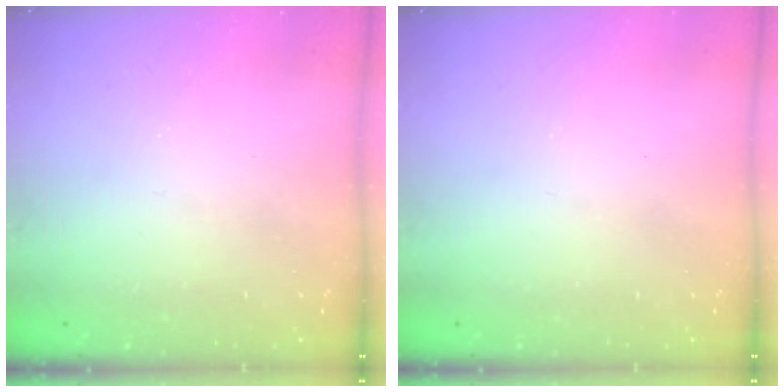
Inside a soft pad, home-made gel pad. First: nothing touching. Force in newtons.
{"total": 0.0}